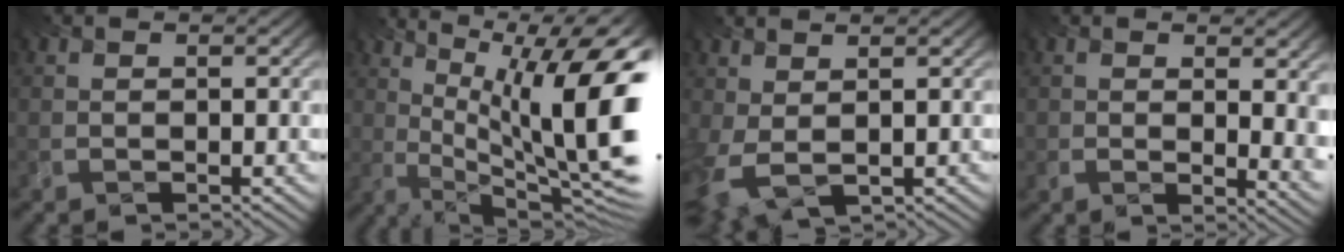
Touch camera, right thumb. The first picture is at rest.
{"total": 17.2, "force": [3.1, 7.3, 15.2], "torque": [-0.209, 0.011, 0.050]}
{"total": 4.8, "force": [0.3, 2.8, 3.9], "torque": [-0.125, -0.007, 0.014]}
{"total": 7.4, "force": [3.1, 2.9, 6.1], "torque": [-0.095, 0.007, 0.044]}